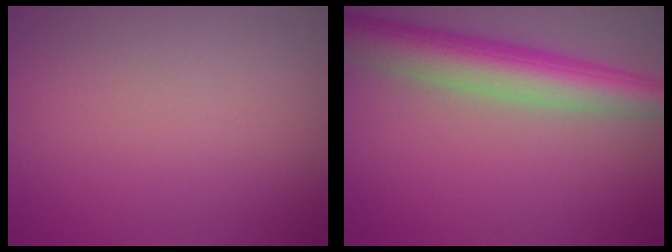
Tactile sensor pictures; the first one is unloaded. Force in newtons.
{"total": 7.0, "press": 7.0, "slide": 0.3}